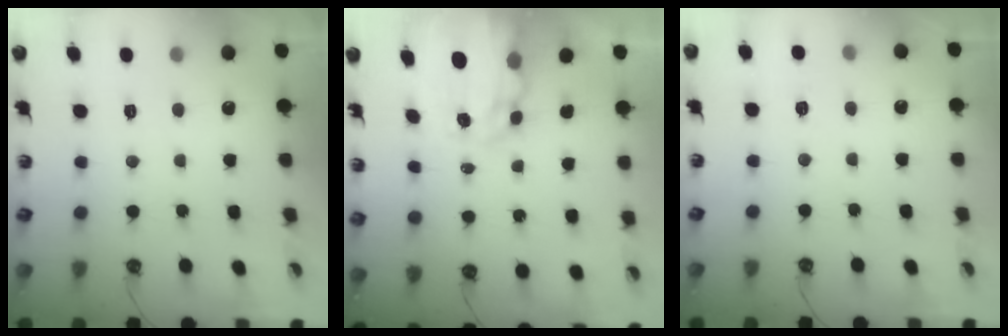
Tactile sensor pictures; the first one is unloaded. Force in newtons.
{"total": 9.3, "press": 9.3, "slide": 0.8}
{"total": 2.2, "press": 2.2, "slide": 0.3}